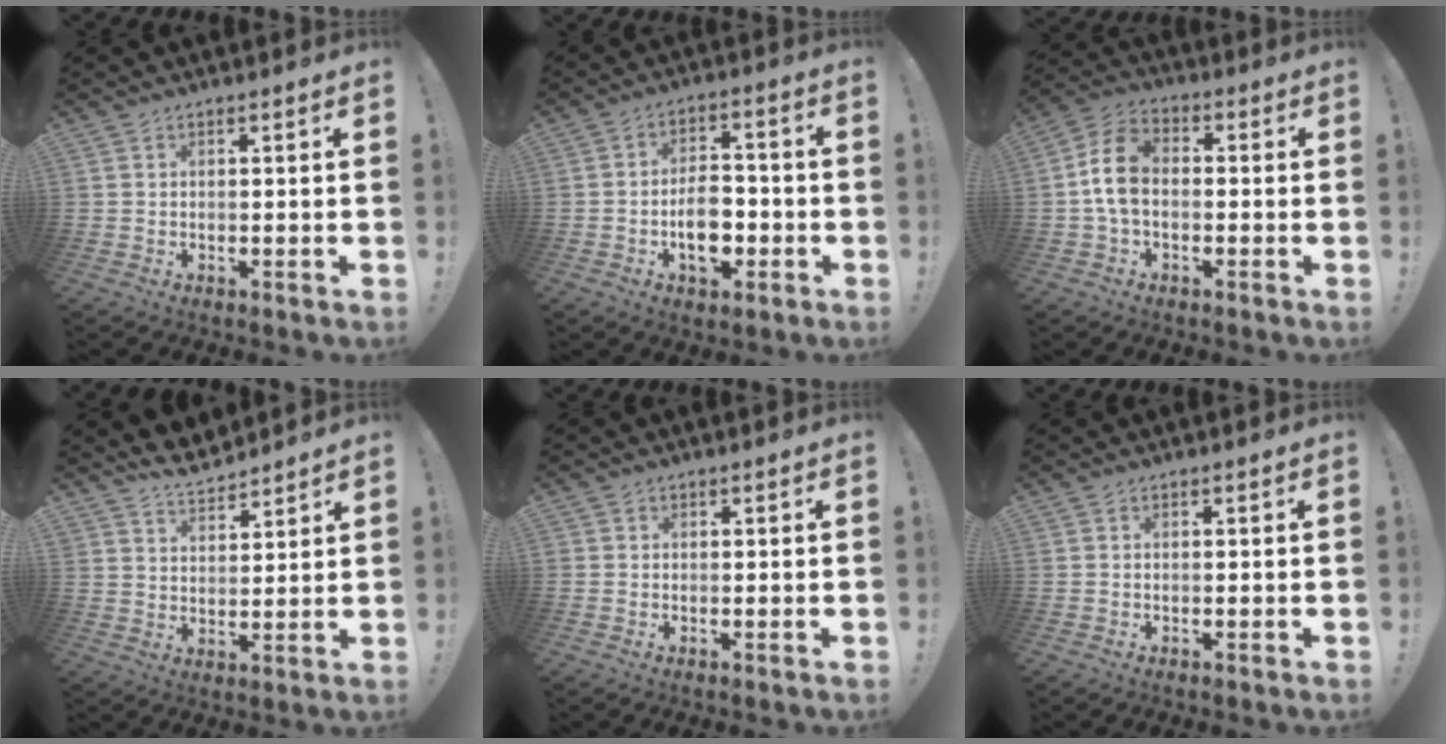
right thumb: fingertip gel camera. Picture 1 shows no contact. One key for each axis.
{"total": 10.5, "fx": -3.2, "fy": 6.5, "fz": 7.5, "tx": -0.121, "ty": 0.016, "tz": -0.053}
{"total": 10.7, "fx": -0.6, "fy": 7.1, "fz": 8.0, "tx": -0.155, "ty": 0.014, "tz": -0.005}
{"total": 7.0, "fx": 6.5, "fy": 2.2, "fz": 1.4, "tx": -0.029, "ty": -0.046, "tz": 0.121}
{"total": 0.6, "fx": 0.1, "fy": 0.6, "fz": -0.1, "tx": -0.005, "ty": 0.004, "tz": 0.004}
{"total": 0.0}